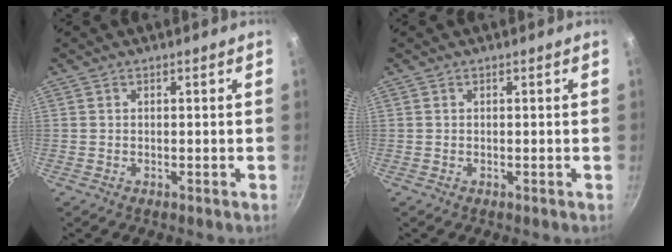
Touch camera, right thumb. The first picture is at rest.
{"total": 0.0}